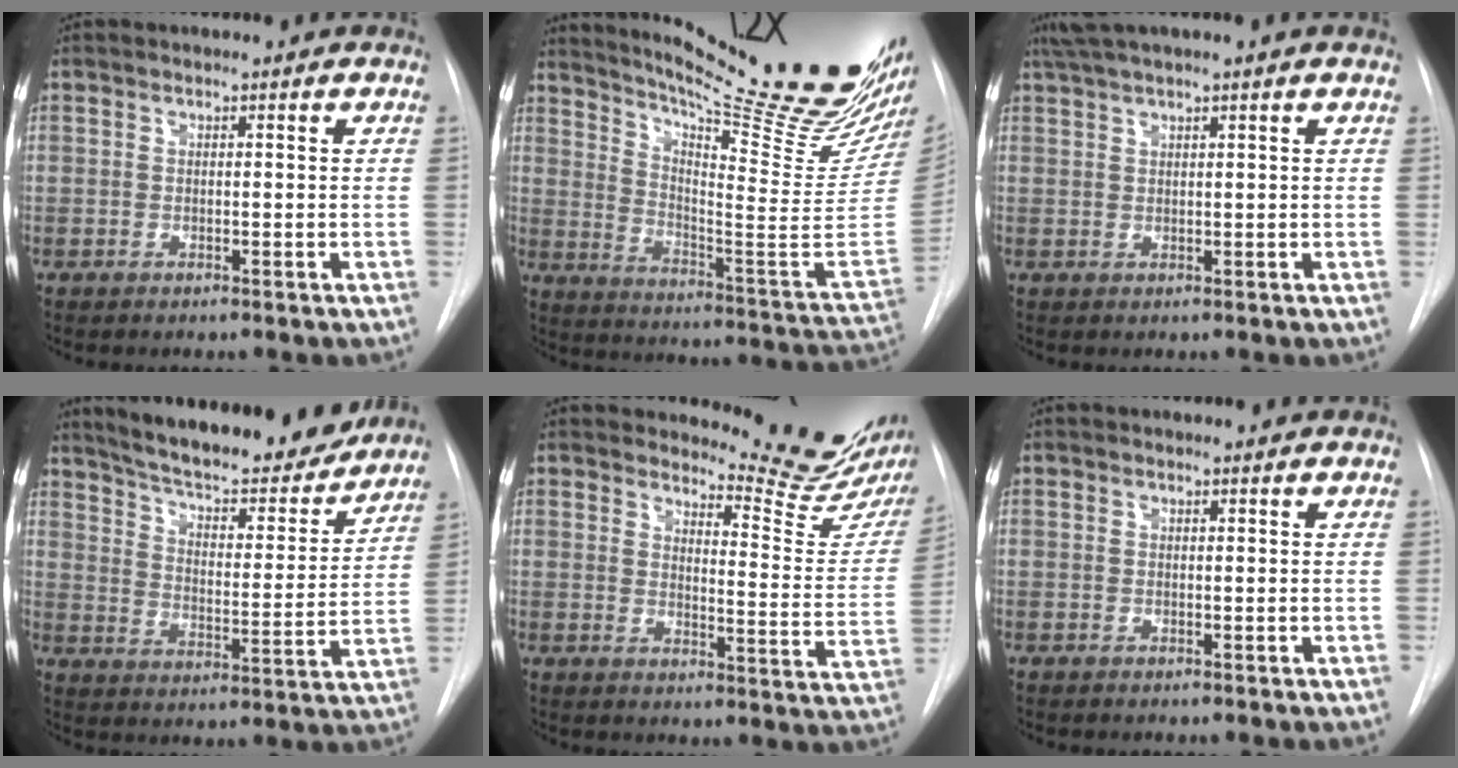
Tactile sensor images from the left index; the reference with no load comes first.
{"total": 29.0, "force": [24.2, -0.6, 16.0], "torque": [-0.250, -0.128, 0.330]}
{"total": 5.2, "force": [3.8, -0.9, 3.4], "torque": [-0.060, 0.034, 0.071]}
{"total": 21.4, "force": [18.9, 4.5, 9.0], "torque": [-0.146, -0.022, 0.264]}
{"total": 11.8, "force": [11.3, -0.2, 3.4], "torque": [-0.043, -0.100, 0.129]}
{"total": 0.5, "force": [0.5, -0.2, 0.1], "torque": [-0.009, 0.002, 0.003]}